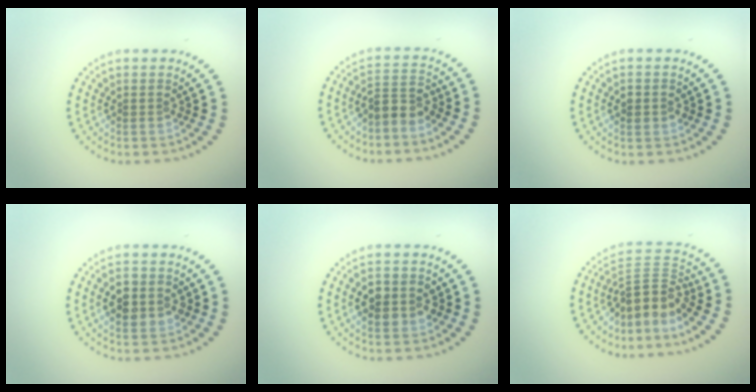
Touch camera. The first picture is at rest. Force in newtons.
{"total": 2.5, "press": 2.2, "slide": 1.2}
{"total": 1.3, "press": 1.3, "slide": 0.1}
{"total": 3.9, "press": 3.8, "slide": 0.3}
{"total": 3.6, "press": 3.5, "slide": 0.3}
{"total": 3.7, "press": 2.5, "slide": 2.8}